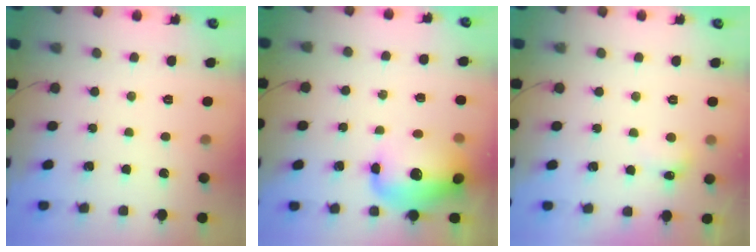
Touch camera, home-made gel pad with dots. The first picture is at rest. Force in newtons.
{"total": 15.5, "press": 15.1, "slide": 3.7}
{"total": 4.9, "press": 4.7, "slide": 1.4}